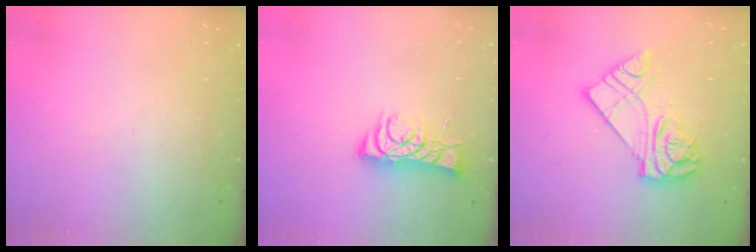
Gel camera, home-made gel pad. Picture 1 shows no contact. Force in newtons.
{"total": 7.8, "press": 7.7, "slide": 0.6}
{"total": 13.6, "press": 13.6, "slide": 1.1}